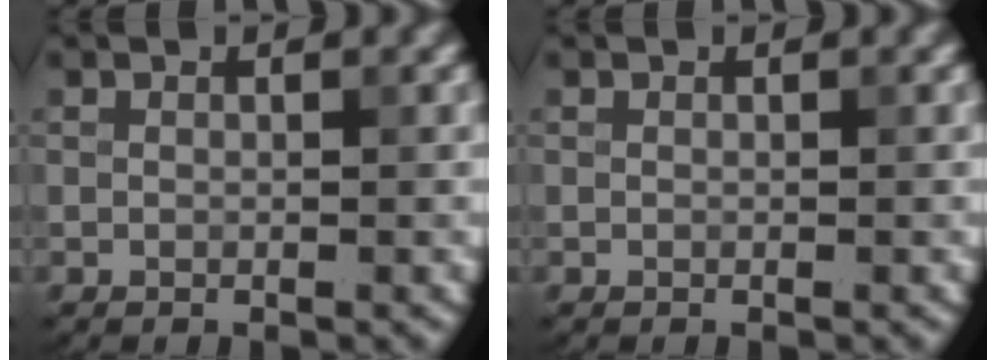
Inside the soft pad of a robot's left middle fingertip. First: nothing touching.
{"total": 0.0}